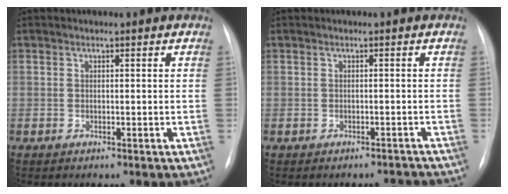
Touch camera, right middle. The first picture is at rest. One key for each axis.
{"total": 1.5, "fx": -1.5, "fy": 0.5, "fz": -0.1, "tx": 0.006, "ty": 0.003, "tz": -0.011}